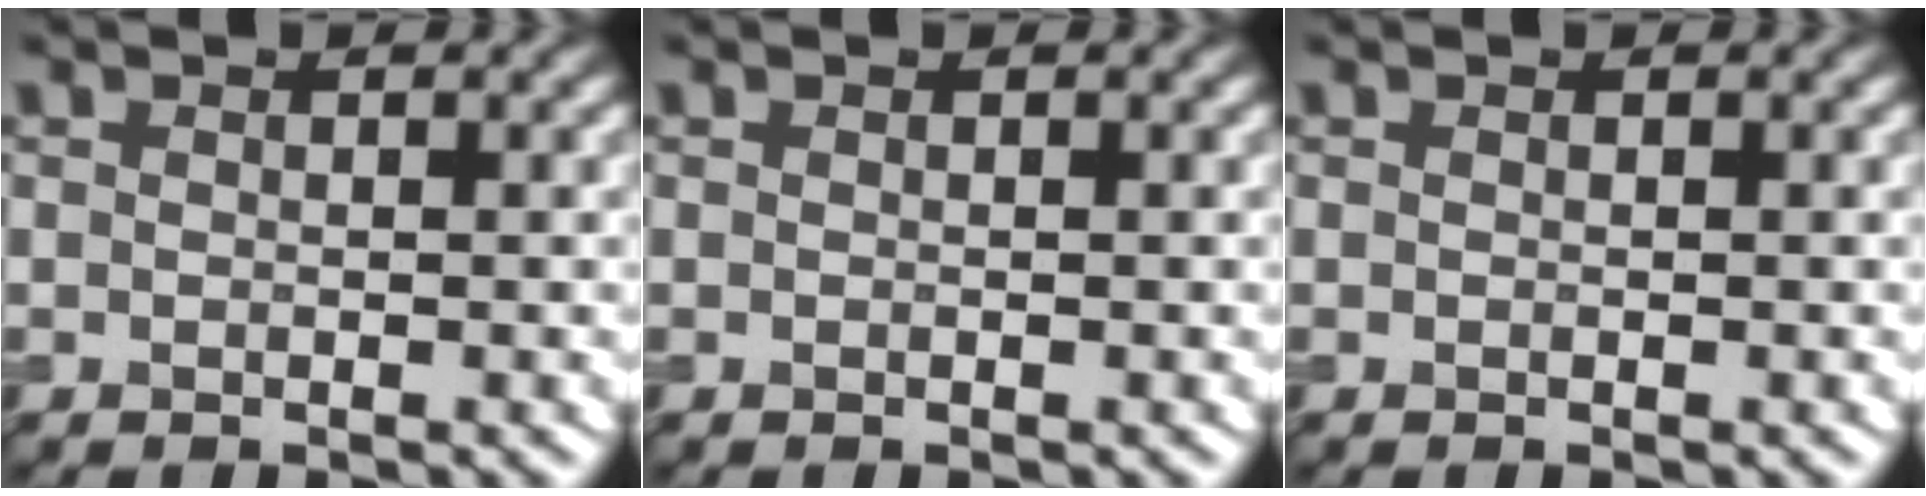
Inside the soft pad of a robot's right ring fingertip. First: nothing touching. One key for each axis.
{"total": 0.0}
{"total": 0.0}